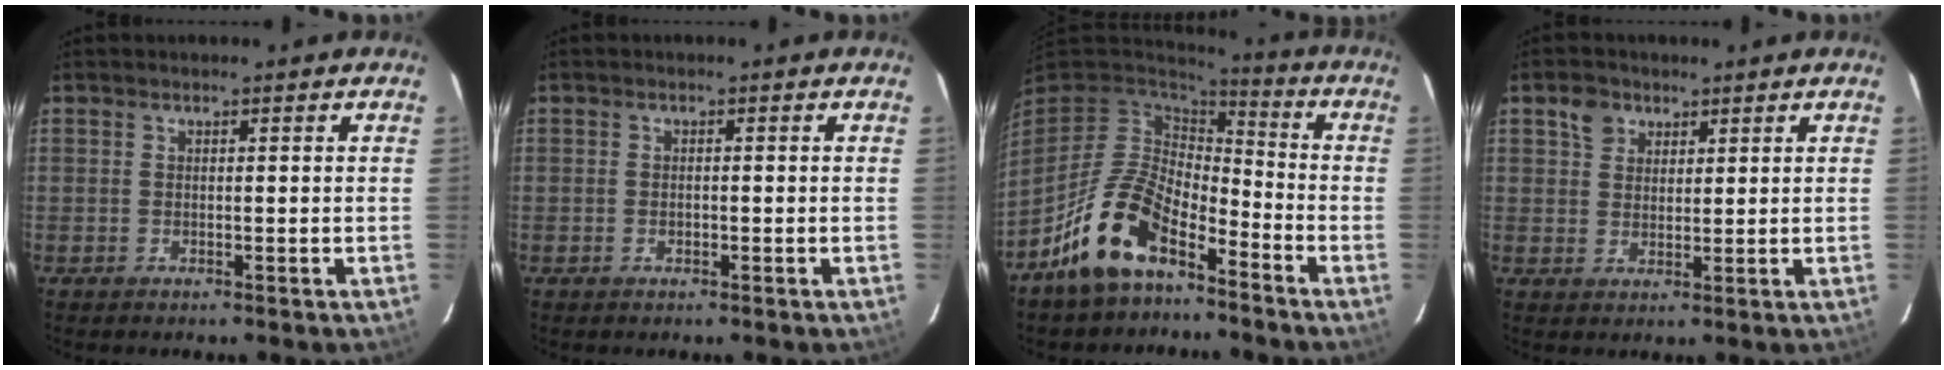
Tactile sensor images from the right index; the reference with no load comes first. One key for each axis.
{"total": 0.9, "fx": -0.3, "fy": 0.6, "fz": 0.5, "tx": -0.009, "ty": 0.001, "tz": -0.005}
{"total": 14.2, "fx": -8.6, "fy": 7.1, "fz": 8.8, "tx": -0.183, "ty": 0.002, "tz": -0.160}
{"total": 4.0, "fx": 2.2, "fy": 3.1, "fz": 1.3, "tx": -0.016, "ty": 0.015, "tz": 0.041}